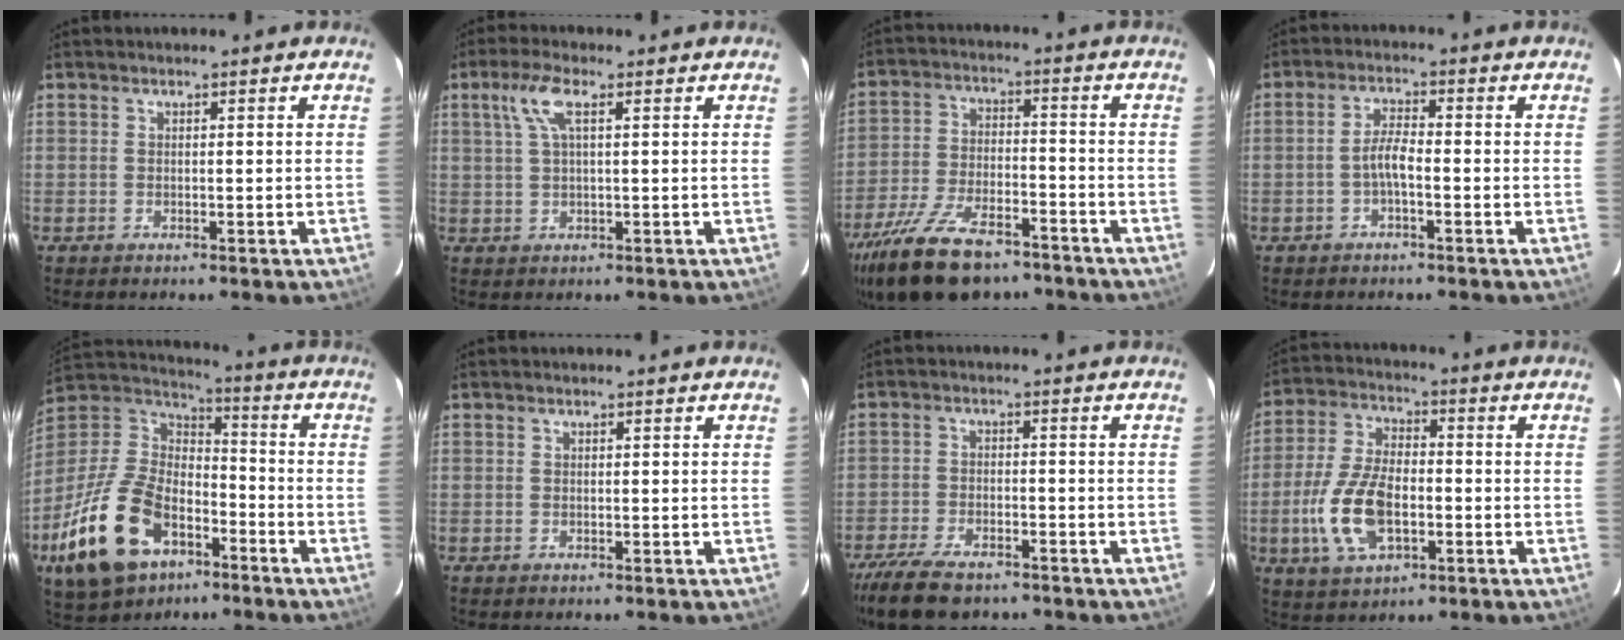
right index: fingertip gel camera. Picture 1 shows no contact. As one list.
[{"total": 5.1, "force": [2.0, 1.2, 4.6], "torque": [-0.096, 0.010, 0.041]}, {"total": 19.4, "force": [-14.1, 8.2, 10.5], "torque": [-0.229, -0.030, -0.237]}, {"total": 3.2, "force": [-1.4, 0.6, 2.8], "torque": [-0.059, 0.009, -0.028]}, {"total": 23.4, "force": [-11.3, 13.9, 15.0], "torque": [-0.335, -0.007, -0.191]}, {"total": 0.0}, {"total": 12.0, "force": [-9.5, 4.5, 5.9], "torque": [-0.148, -0.029, -0.166]}, {"total": 13.1, "force": [-3.5, 6.7, 10.6], "torque": [-0.231, 0.001, -0.061]}]